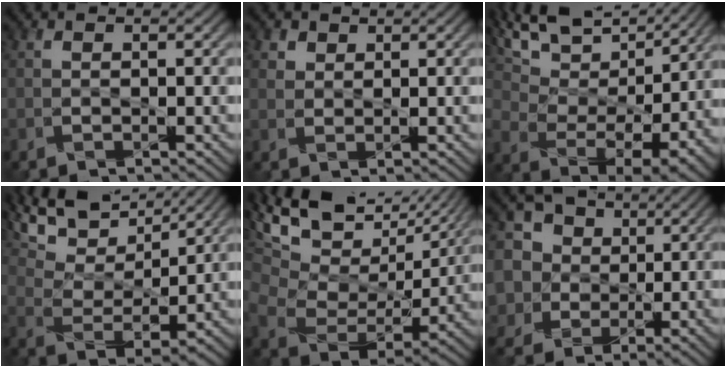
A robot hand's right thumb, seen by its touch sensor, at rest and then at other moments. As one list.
[{"total": 2.0, "force": [1.4, 1.4, 0.5], "torque": [-0.017, -0.006, 0.032]}, {"total": 15.1, "force": [11.0, 6.6, 8.0], "torque": [-0.197, 0.022, 0.164]}, {"total": 13.7, "force": [10.5, 5.1, 7.0], "torque": [-0.178, 0.006, 0.167]}, {"total": 16.4, "force": [10.6, 8.3, 9.4], "torque": [-0.229, 0.024, 0.178]}, {"total": 10.6, "force": [3.0, 9.2, 4.3], "torque": [-0.169, 0.026, 0.037]}]